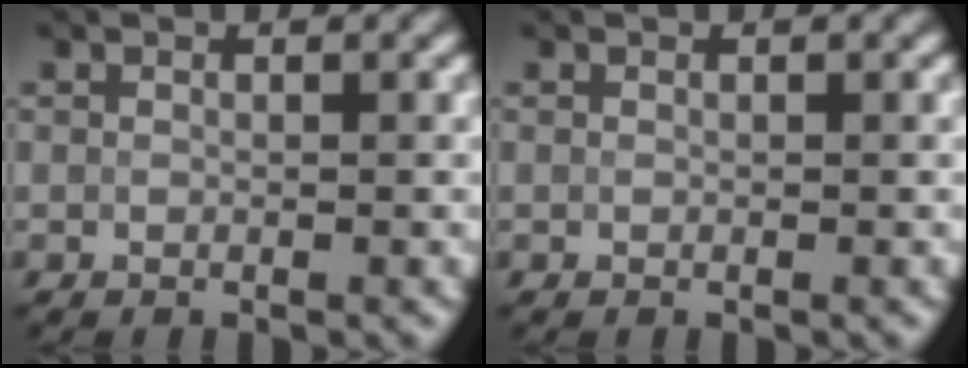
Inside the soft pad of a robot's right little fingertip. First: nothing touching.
{"total": 0.0}